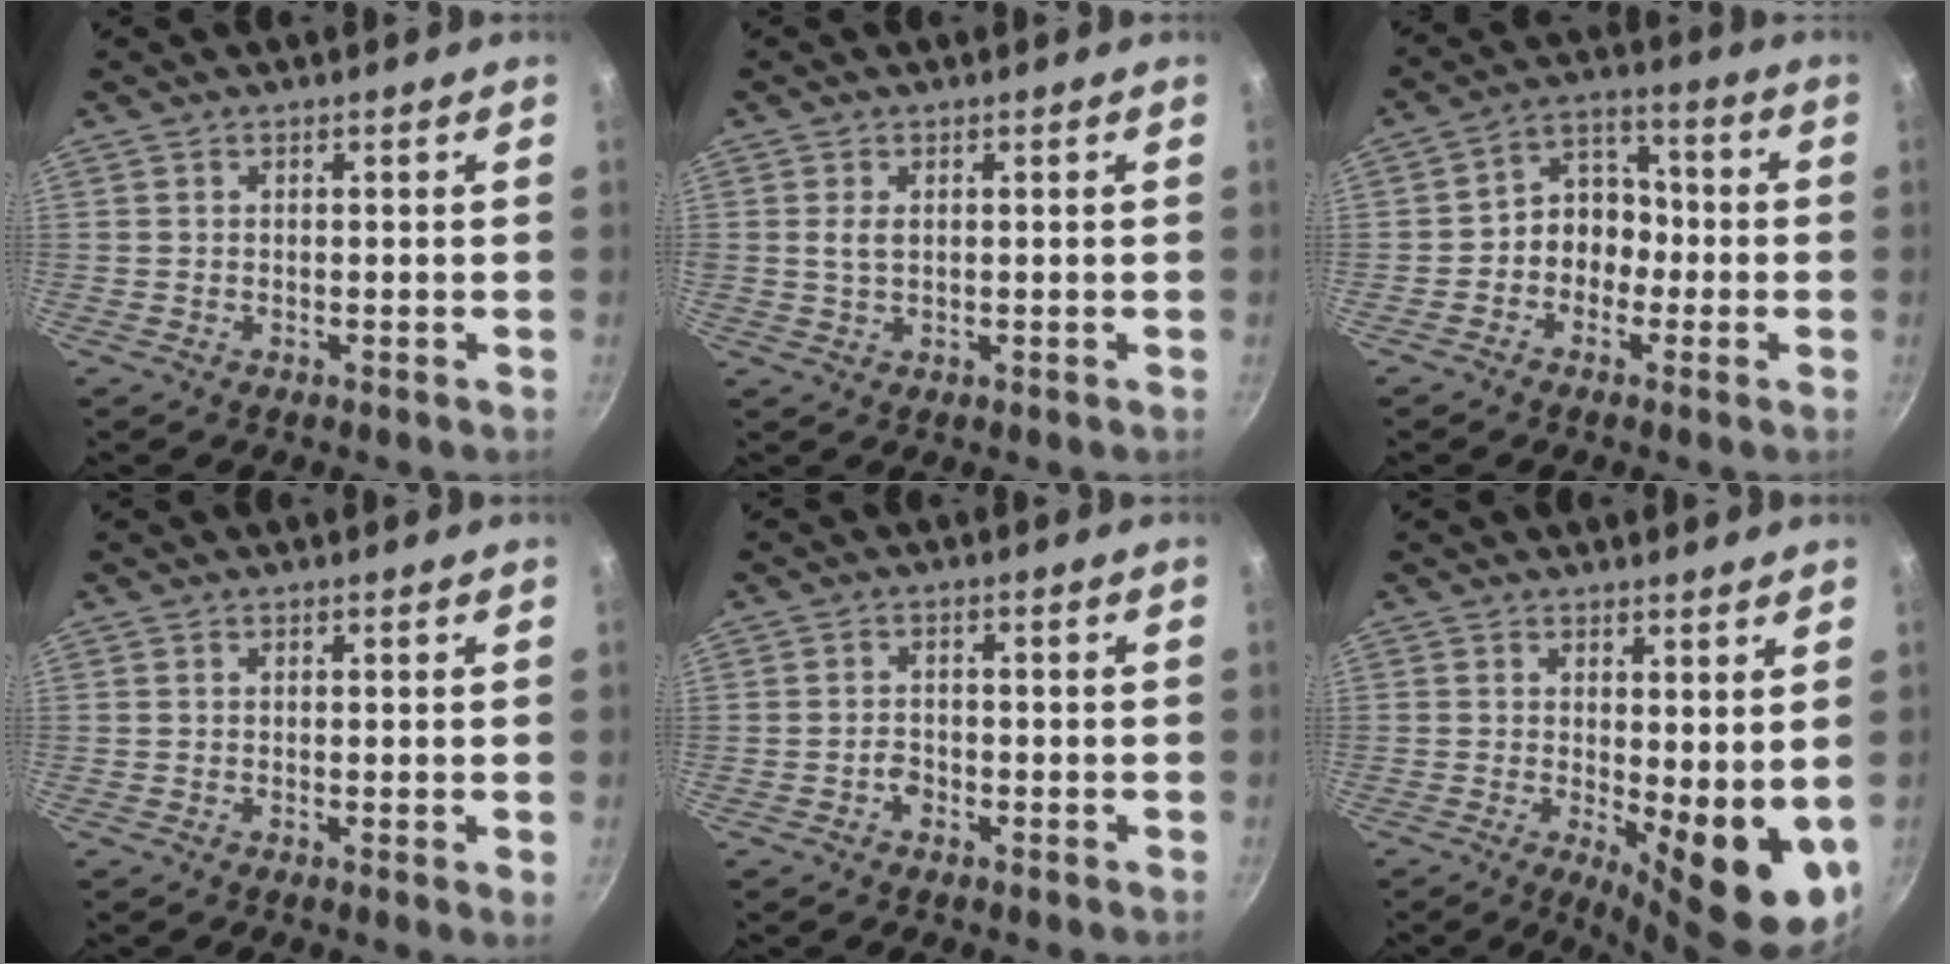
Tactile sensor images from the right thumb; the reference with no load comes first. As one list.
[{"total": 2.4, "force": [0.5, 1.4, 1.8], "torque": [-0.031, -0.001, 0.011]}, {"total": 8.2, "force": [-2.0, 6.8, 4.2], "torque": [-0.013, 0.041, -0.045]}, {"total": 0.9, "force": [0.1, 0.0, 0.9], "torque": [-0.011, -0.007, -0.003]}, {"total": 2.1, "force": [-1.1, 1.5, 1.0], "torque": [-0.011, 0.015, -0.018]}, {"total": 11.5, "force": [0.2, 4.1, 10.7], "torque": [-0.116, -0.024, 0.013]}]